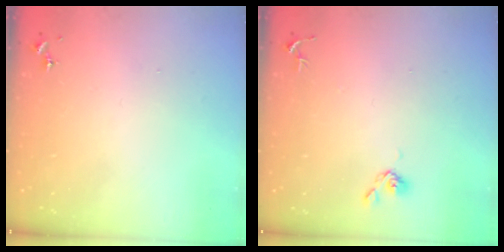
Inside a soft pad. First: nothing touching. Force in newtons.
{"total": 6.2, "press": 6.2, "slide": 0.6}